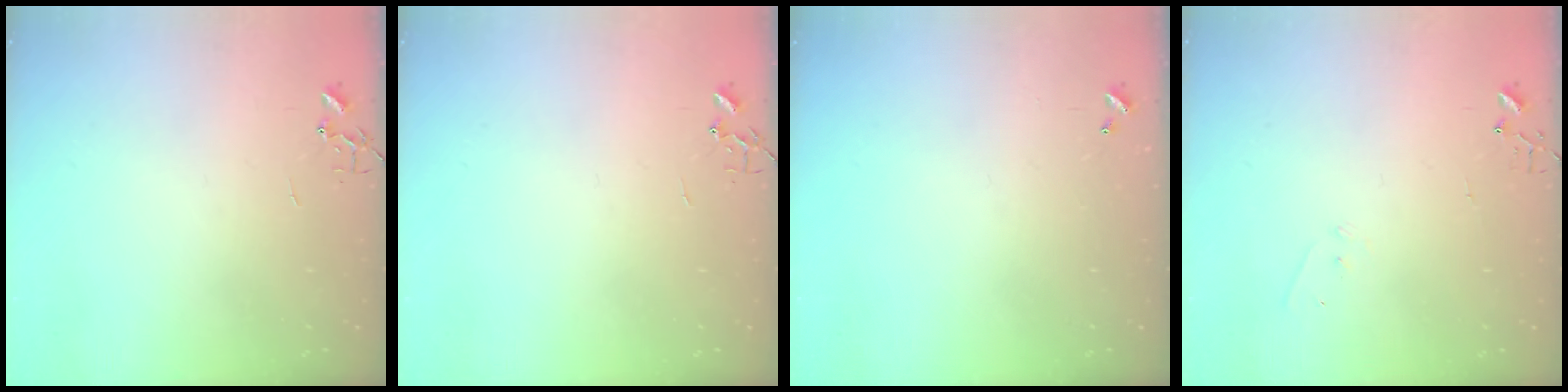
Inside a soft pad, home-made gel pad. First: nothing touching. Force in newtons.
{"total": 0.0}
{"total": 0.0}
{"total": 4.0, "press": 4.0, "slide": 0.2}